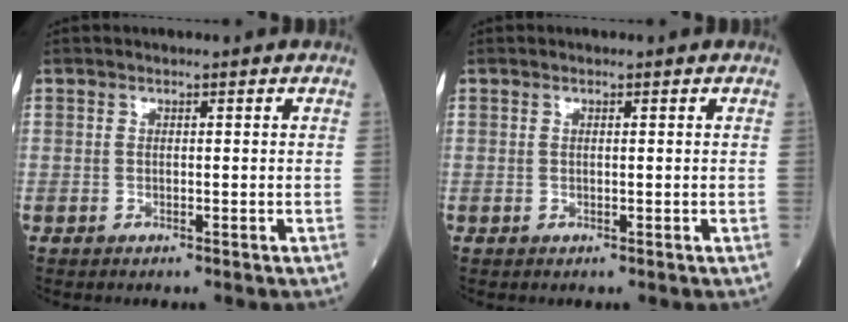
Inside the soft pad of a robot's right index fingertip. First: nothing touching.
{"total": 0.0}